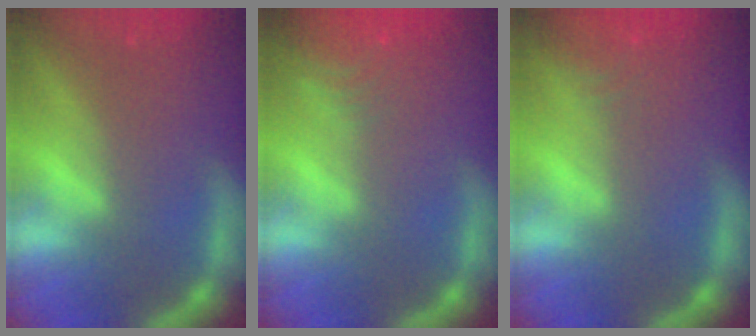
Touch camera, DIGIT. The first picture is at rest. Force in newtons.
{"total": 6.5}
{"total": 3.0}